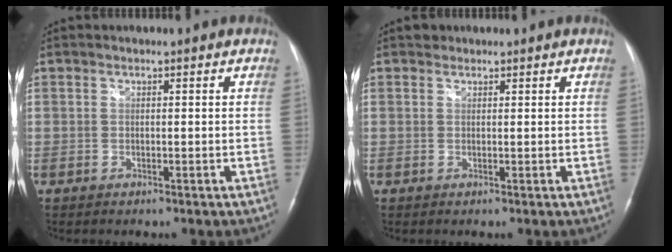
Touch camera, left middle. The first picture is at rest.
{"total": 0.9, "force": [0.7, 0.5, -0.1], "torque": [0.000, 0.003, 0.008]}